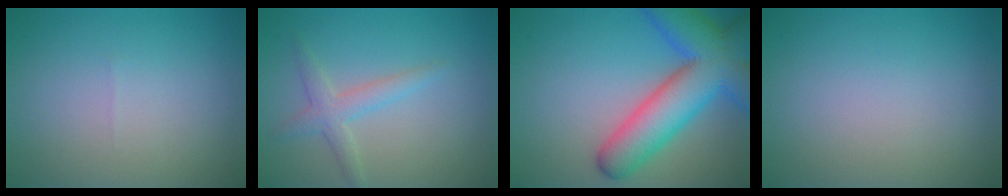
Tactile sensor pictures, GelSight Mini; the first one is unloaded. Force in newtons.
{"total": 2.3, "press": 2.3, "slide": 0.0}
{"total": 10.2, "press": 10.2, "slide": 0.4}
{"total": 0.0}